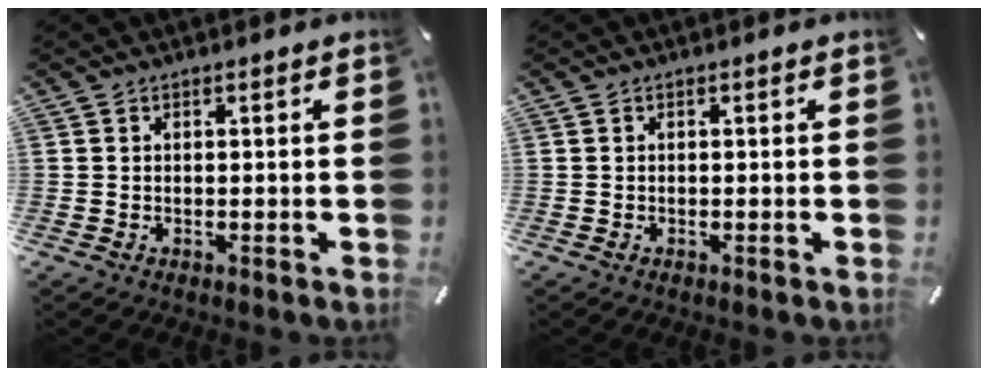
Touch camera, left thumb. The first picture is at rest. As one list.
[{"total": 0.0}]